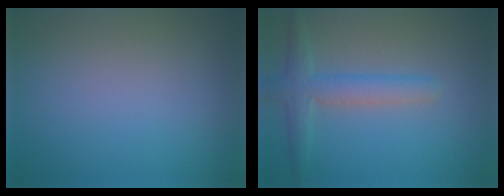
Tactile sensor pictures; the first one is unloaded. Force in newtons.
{"total": 3.4, "press": 3.4, "slide": 0.2}